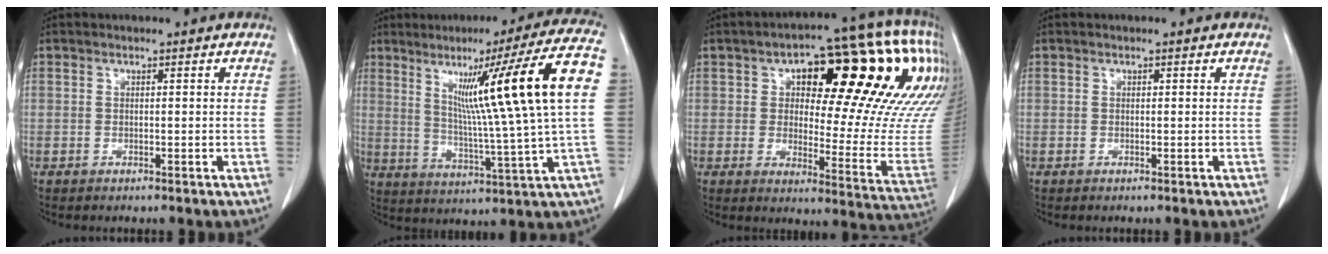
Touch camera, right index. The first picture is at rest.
{"total": 20.2, "force": [4.9, -1.8, 19.5], "torque": [-0.275, 0.008, 0.065]}
{"total": 28.8, "force": [10.9, 8.9, 25.1], "torque": [-0.259, 0.059, 0.162]}
{"total": 0.0}